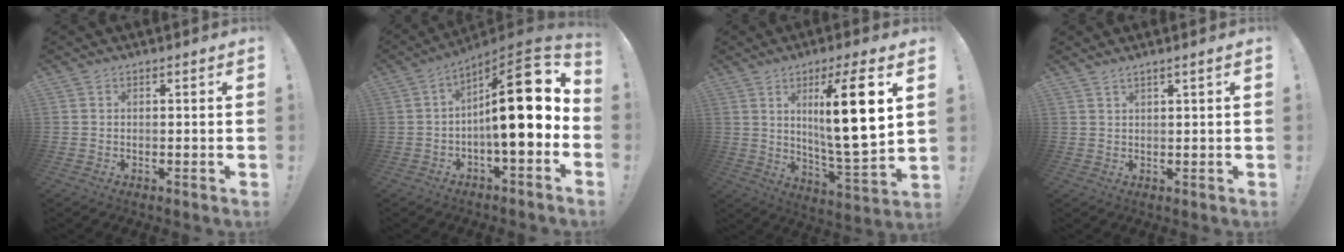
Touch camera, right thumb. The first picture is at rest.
{"total": 19.2, "force": [1.7, 5.0, 18.4], "torque": [-0.271, -0.004, 0.024]}
{"total": 17.8, "force": [5.8, 2.7, 16.6], "torque": [-0.266, -0.028, 0.073]}
{"total": 1.7, "force": [1.2, 0.0, 1.2], "torque": [-0.032, -0.001, 0.023]}